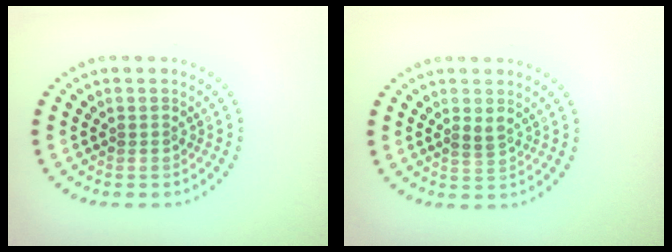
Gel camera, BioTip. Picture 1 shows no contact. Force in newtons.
{"total": 1.2, "press": 1.1, "slide": 0.3}